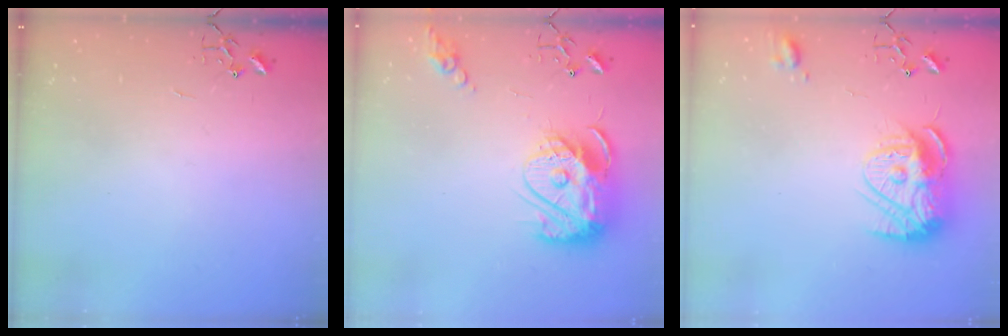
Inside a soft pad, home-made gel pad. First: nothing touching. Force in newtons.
{"total": 16.6, "press": 16.5, "slide": 1.4}
{"total": 14.3, "press": 14.2, "slide": 1.2}